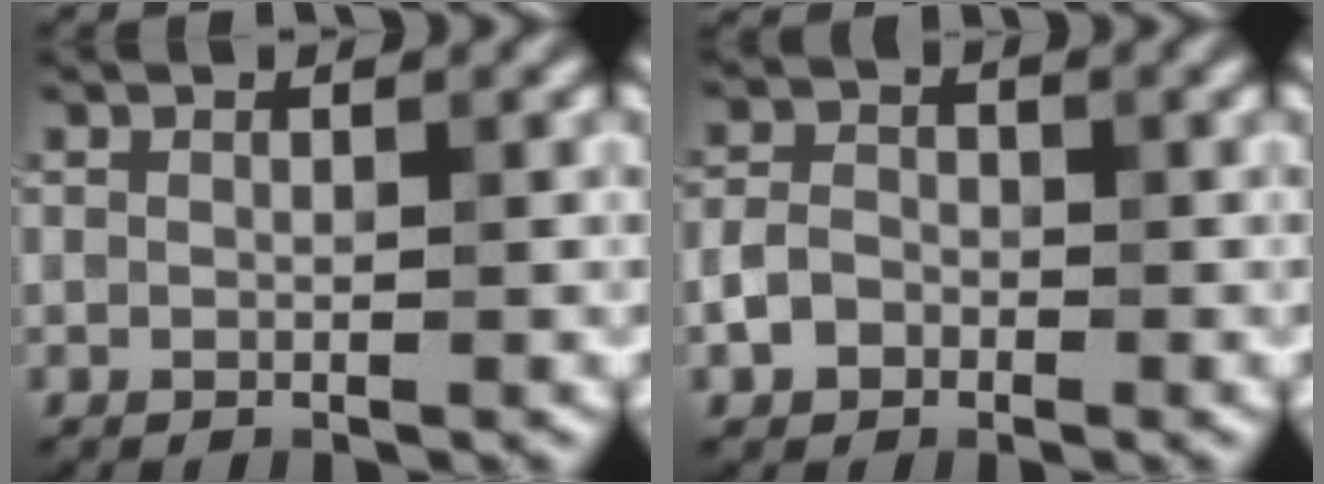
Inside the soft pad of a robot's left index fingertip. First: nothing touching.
{"total": 2.4, "force": [-1.2, 1.8, 1.0], "torque": [-0.020, 0.011, -0.025]}